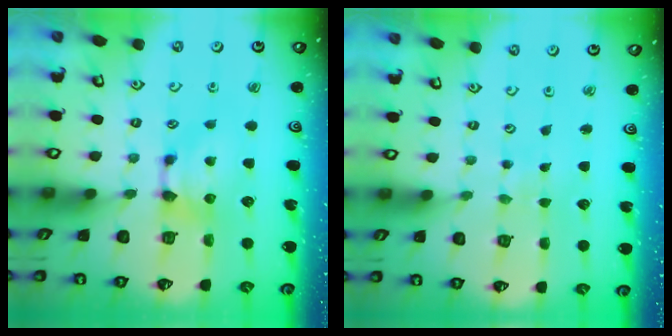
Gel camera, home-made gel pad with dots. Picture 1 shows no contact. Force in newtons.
{"total": 6.1, "press": 6.1, "slide": 0.2}